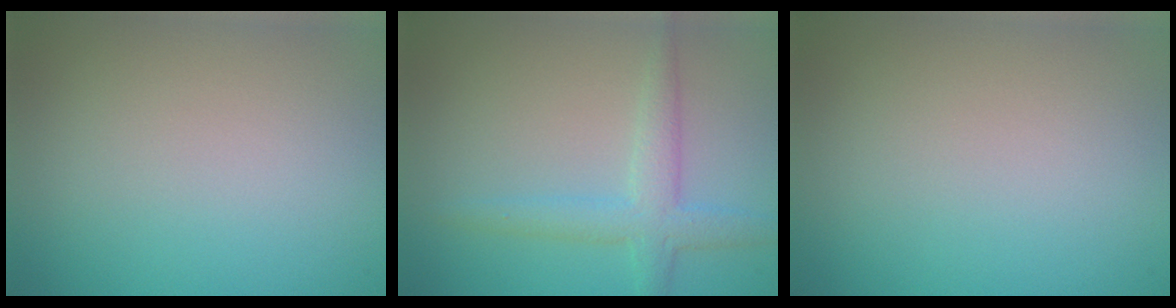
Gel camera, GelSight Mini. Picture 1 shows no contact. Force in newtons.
{"total": 3.1, "press": 3.0, "slide": 0.1}
{"total": 0.0}